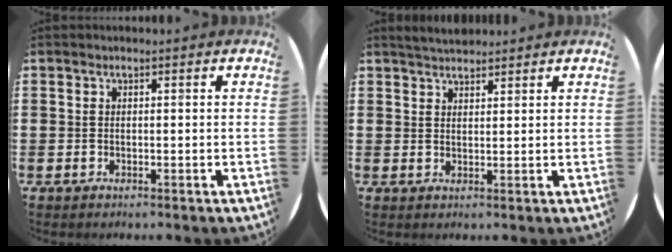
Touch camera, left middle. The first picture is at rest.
{"total": 2.7, "force": [2.6, 0.5, 0.4], "torque": [-0.013, -0.002, 0.049]}